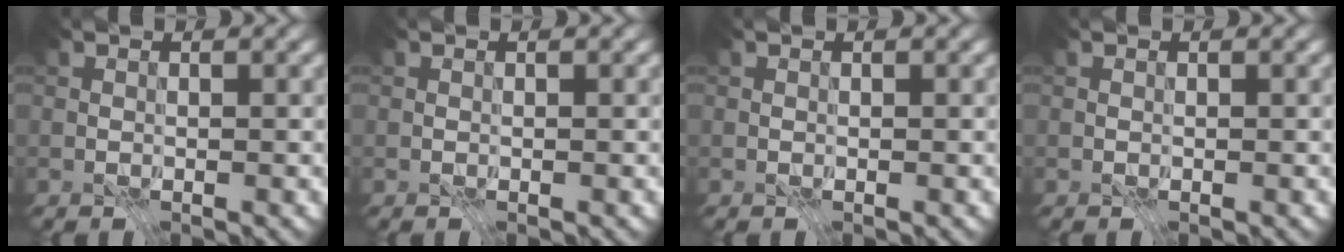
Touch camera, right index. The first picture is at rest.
{"total": 0.0}
{"total": 0.0}
{"total": 0.0}